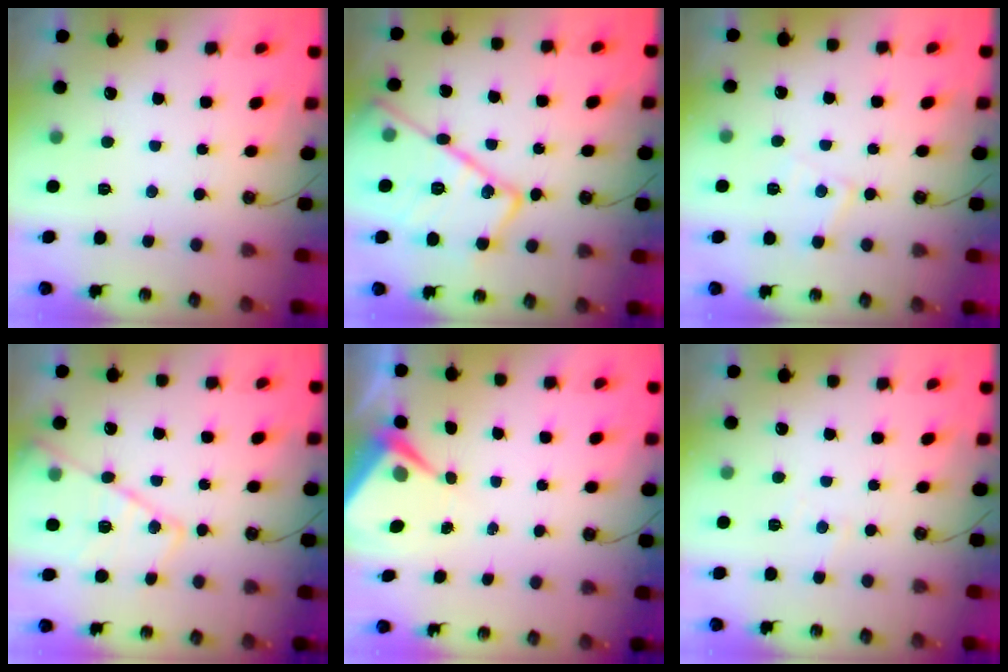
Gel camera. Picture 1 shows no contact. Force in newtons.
{"total": 23.7, "press": 23.6, "slide": 2.3}
{"total": 6.6, "press": 6.6, "slide": 0.4}
{"total": 16.1, "press": 16.0, "slide": 1.6}
{"total": 5.3, "press": 5.3, "slide": 0.6}
{"total": 3.0, "press": 2.9, "slide": 0.6}